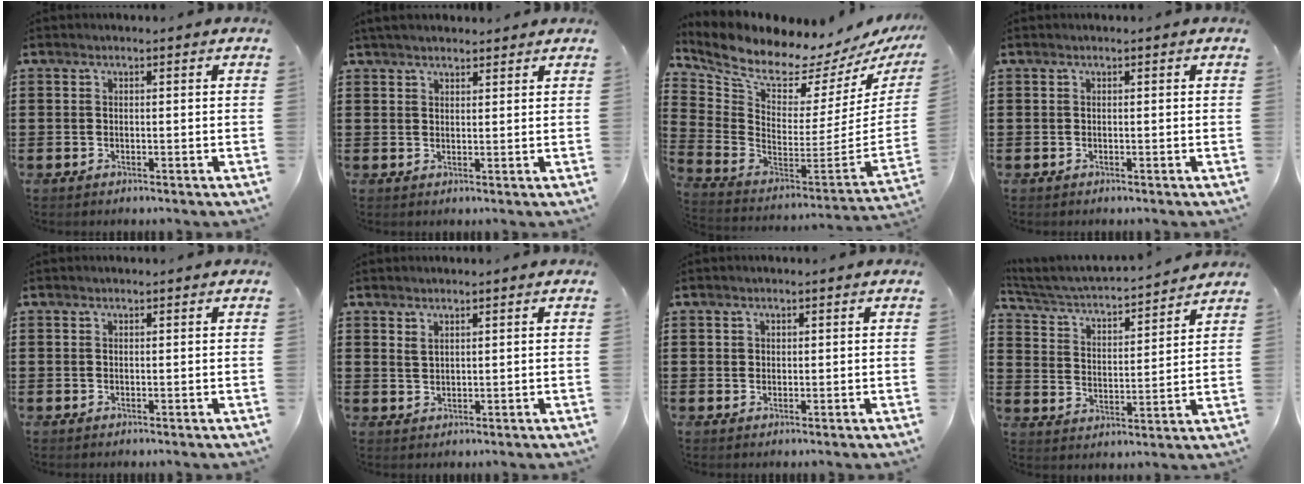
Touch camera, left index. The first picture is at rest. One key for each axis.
{"total": 2.5, "fx": 2.3, "fy": 0.6, "fz": 0.7, "tx": -0.019, "ty": 0.004, "tz": 0.045}
{"total": 7.4, "fx": 6.6, "fy": 1.7, "fz": 3.0, "tx": -0.100, "ty": -0.072, "tz": 0.108}
{"total": 0.0}
{"total": 0.0}
{"total": 1.6, "fx": 1.4, "fy": 0.5, "fz": 0.6, "tx": -0.015, "ty": 0.002, "tz": 0.026}
{"total": 0.9, "fx": 0.6, "fy": 0.6, "fz": 0.1, "tx": -0.005, "ty": 0.002, "tz": 0.013}
{"total": 3.3, "fx": 3.1, "fy": 0.2, "fz": 1.0, "tx": -0.040, "ty": -0.030, "tz": 0.042}